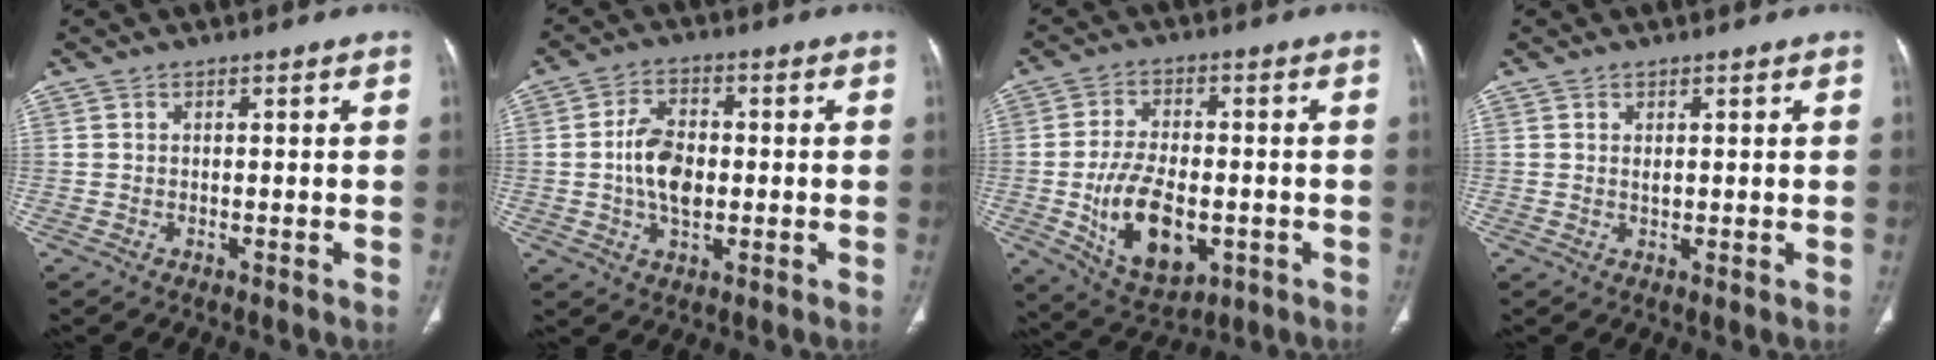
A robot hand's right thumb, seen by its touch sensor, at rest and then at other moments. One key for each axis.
{"total": 8.6, "fx": -0.5, "fy": 5.3, "fz": 6.7, "tx": -0.112, "ty": 0.008, "tz": -0.010}
{"total": 14.1, "fx": -3.1, "fy": 8.1, "fz": 11.2, "tx": -0.181, "ty": 0.002, "tz": -0.038}
{"total": 1.1, "fx": 0.3, "fy": 0.5, "fz": 0.9, "tx": -0.017, "ty": -0.004, "tz": 0.007}